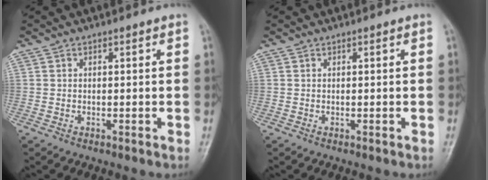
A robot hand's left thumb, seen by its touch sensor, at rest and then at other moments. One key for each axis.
{"total": 0.0}